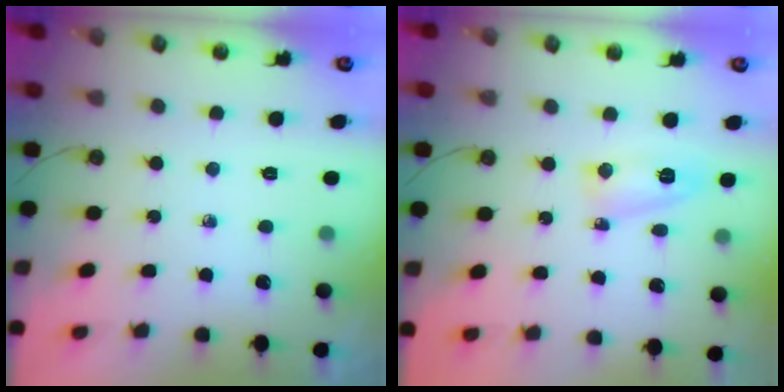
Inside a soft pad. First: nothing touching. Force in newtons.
{"total": 5.5, "press": 5.4, "slide": 0.8}